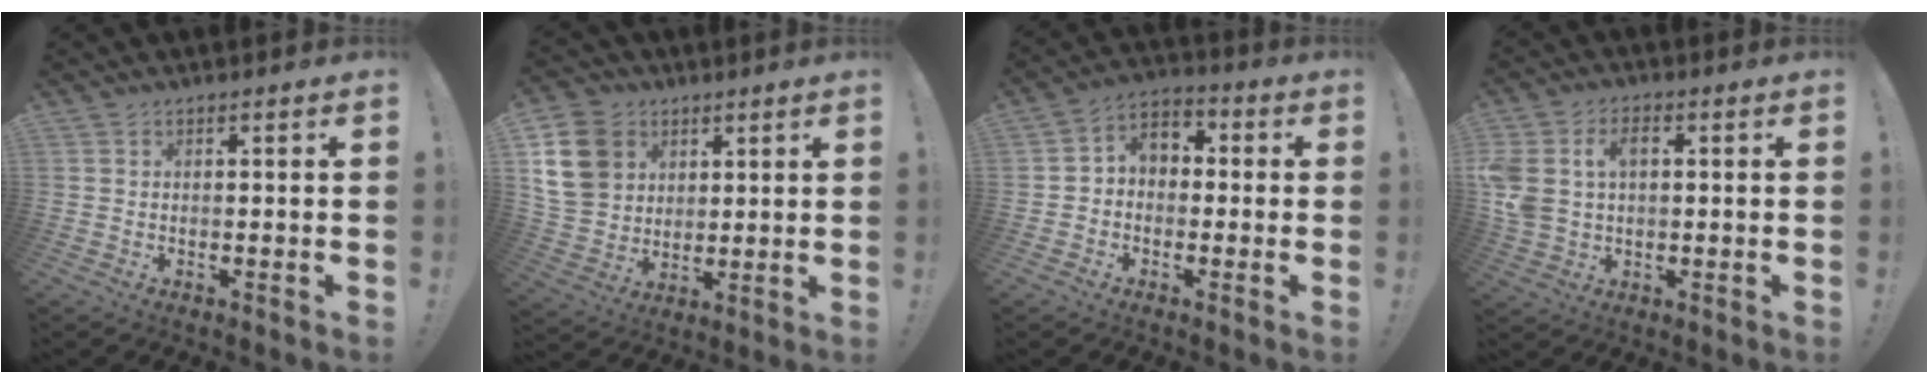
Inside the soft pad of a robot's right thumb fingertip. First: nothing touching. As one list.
[{"total": 15.4, "force": [5.5, 12.6, 7.1], "torque": [-0.123, -0.014, 0.115]}, {"total": 5.7, "force": [-0.8, 4.9, 2.8], "torque": [-0.050, 0.024, -0.010]}, {"total": 8.9, "force": [2.2, 6.4, 5.8], "torque": [-0.120, 0.001, 0.040]}]